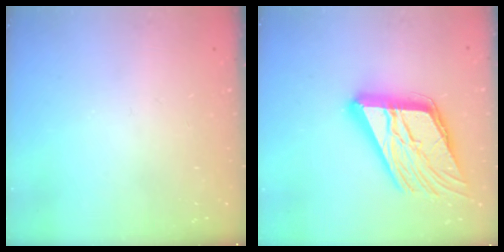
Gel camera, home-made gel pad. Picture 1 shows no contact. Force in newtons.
{"total": 25.0, "press": 24.8, "slide": 2.8}